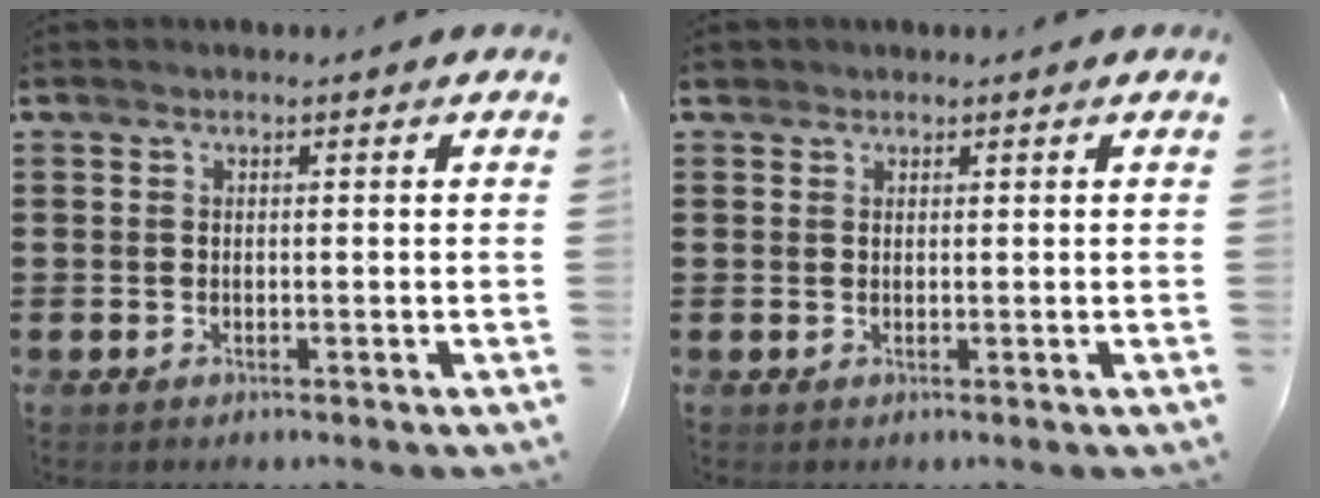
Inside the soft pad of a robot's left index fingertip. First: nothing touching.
{"total": 1.0, "force": [0.8, 0.6, 0.1], "torque": [-0.006, 0.005, 0.015]}